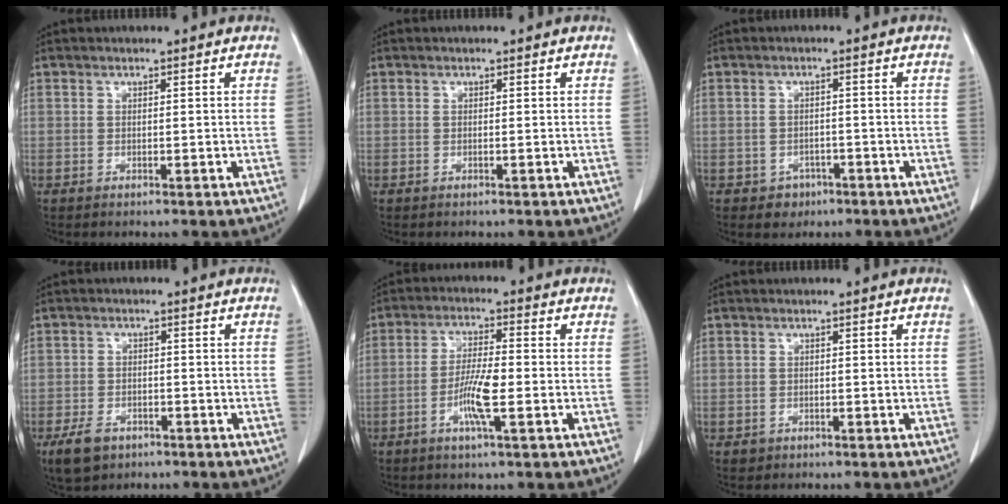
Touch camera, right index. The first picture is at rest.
{"total": 0.0}
{"total": 2.7, "force": [-1.4, 2.2, 0.5], "torque": [-0.004, 0.009, -0.011]}
{"total": 4.8, "force": [-2.9, 3.1, 2.2], "torque": [-0.048, -0.001, -0.039]}
{"total": 6.8, "force": [-2.1, 0.7, 6.4], "torque": [-0.124, -0.004, -0.041]}
{"total": 1.2, "force": [-0.5, 1.1, 0.0], "torque": [-0.004, 0.004, -0.002]}